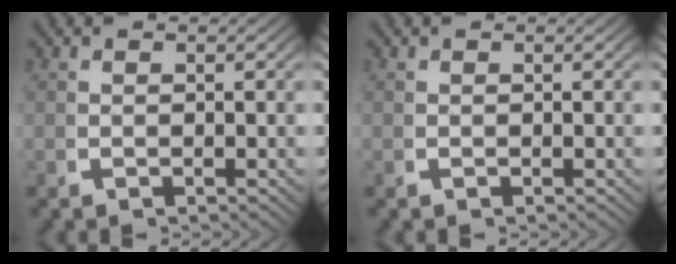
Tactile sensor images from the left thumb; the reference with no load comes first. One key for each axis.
{"total": 0.0}